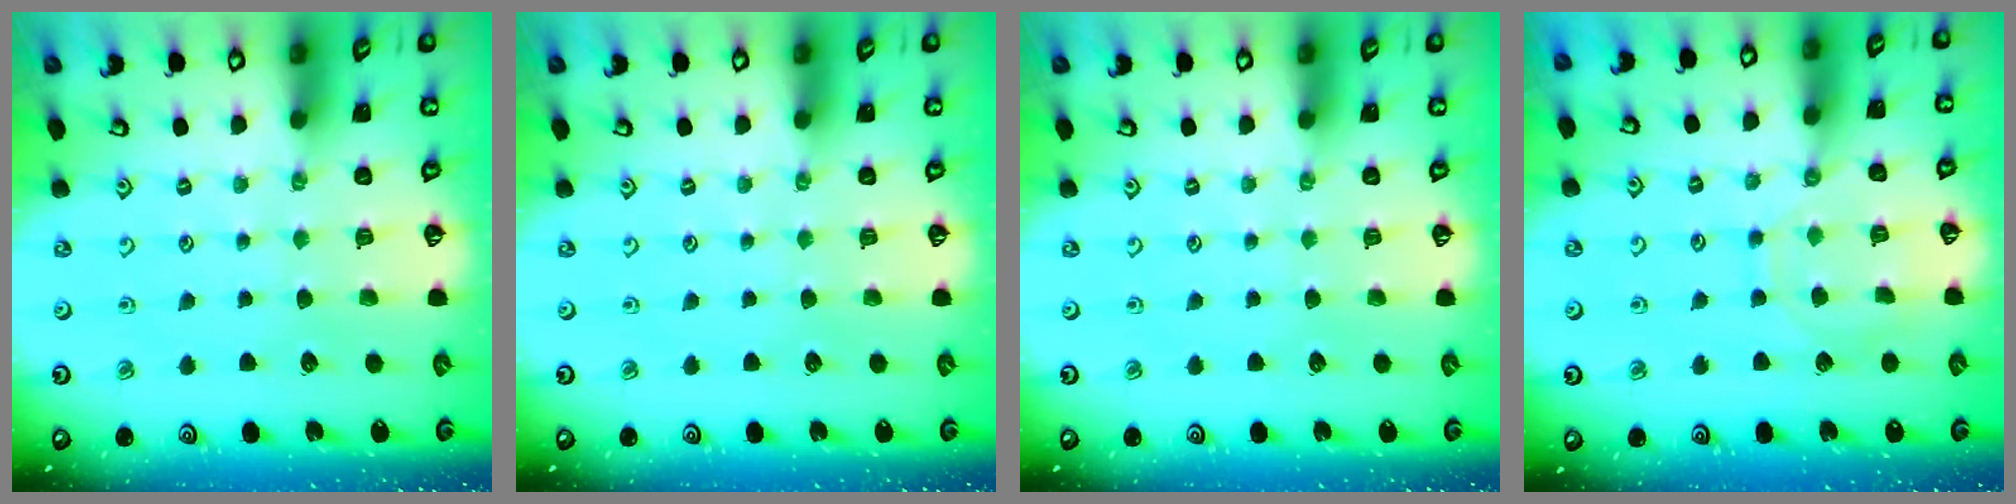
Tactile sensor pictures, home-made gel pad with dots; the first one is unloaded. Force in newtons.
{"total": 0.0}
{"total": 0.0}
{"total": 8.4, "press": 8.4, "slide": 0.6}